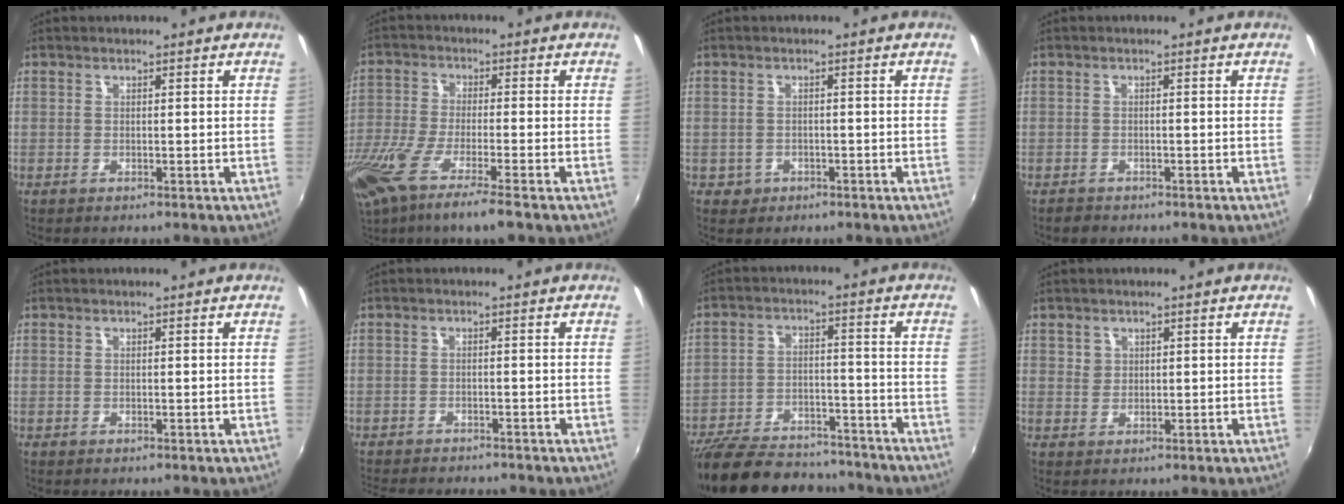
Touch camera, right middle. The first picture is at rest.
{"total": 13.5, "force": [-9.0, 1.5, 10.0], "torque": [-0.217, -0.057, -0.168]}
{"total": 2.5, "force": [-1.0, 2.2, 0.7], "torque": [-0.020, -0.001, -0.011]}
{"total": 1.4, "force": [-1.2, 0.8, 0.1], "torque": [-0.006, 0.002, -0.020]}
{"total": 0.0}
{"total": 7.5, "force": [-6.9, 1.4, 2.6], "torque": [-0.068, -0.018, -0.108]}
{"total": 23.3, "force": [-19.6, 8.0, 9.9], "torque": [-0.214, -0.013, -0.285]}
{"total": 1.5, "force": [0.7, 1.3, 0.1], "torque": [0.007, 0.007, 0.011]}